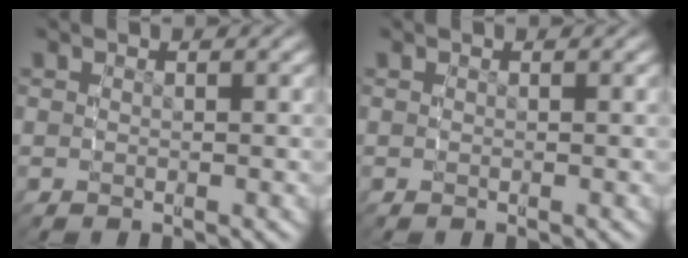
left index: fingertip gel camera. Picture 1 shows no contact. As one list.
[{"total": 0.0}]